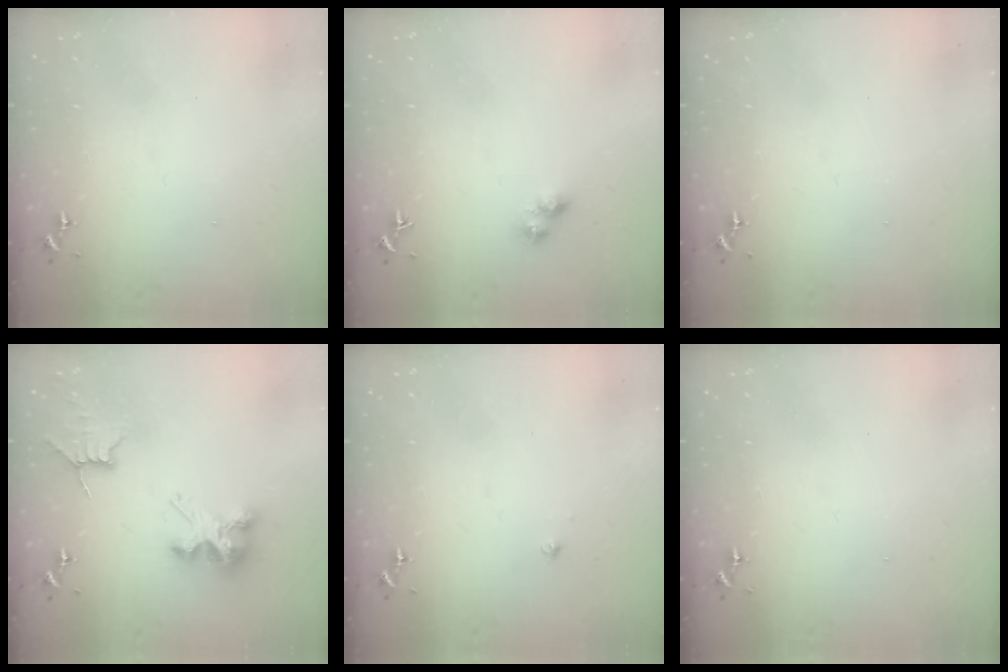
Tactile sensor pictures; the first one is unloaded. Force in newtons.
{"total": 4.0, "press": 4.0, "slide": 0.5}
{"total": 0.0}
{"total": 8.5, "press": 8.5, "slide": 0.6}
{"total": 1.4, "press": 1.4, "slide": 0.2}
{"total": 0.0}